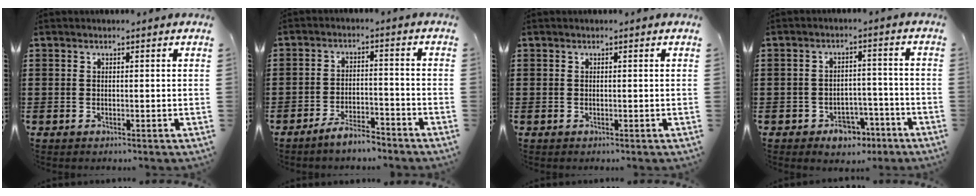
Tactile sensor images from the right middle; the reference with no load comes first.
{"total": 4.6, "force": [-4.3, 0.7, 1.4], "torque": [-0.029, 0.007, -0.088]}
{"total": 0.0}
{"total": 4.4, "force": [-3.5, 2.2, 1.4], "torque": [-0.026, 0.014, -0.068]}